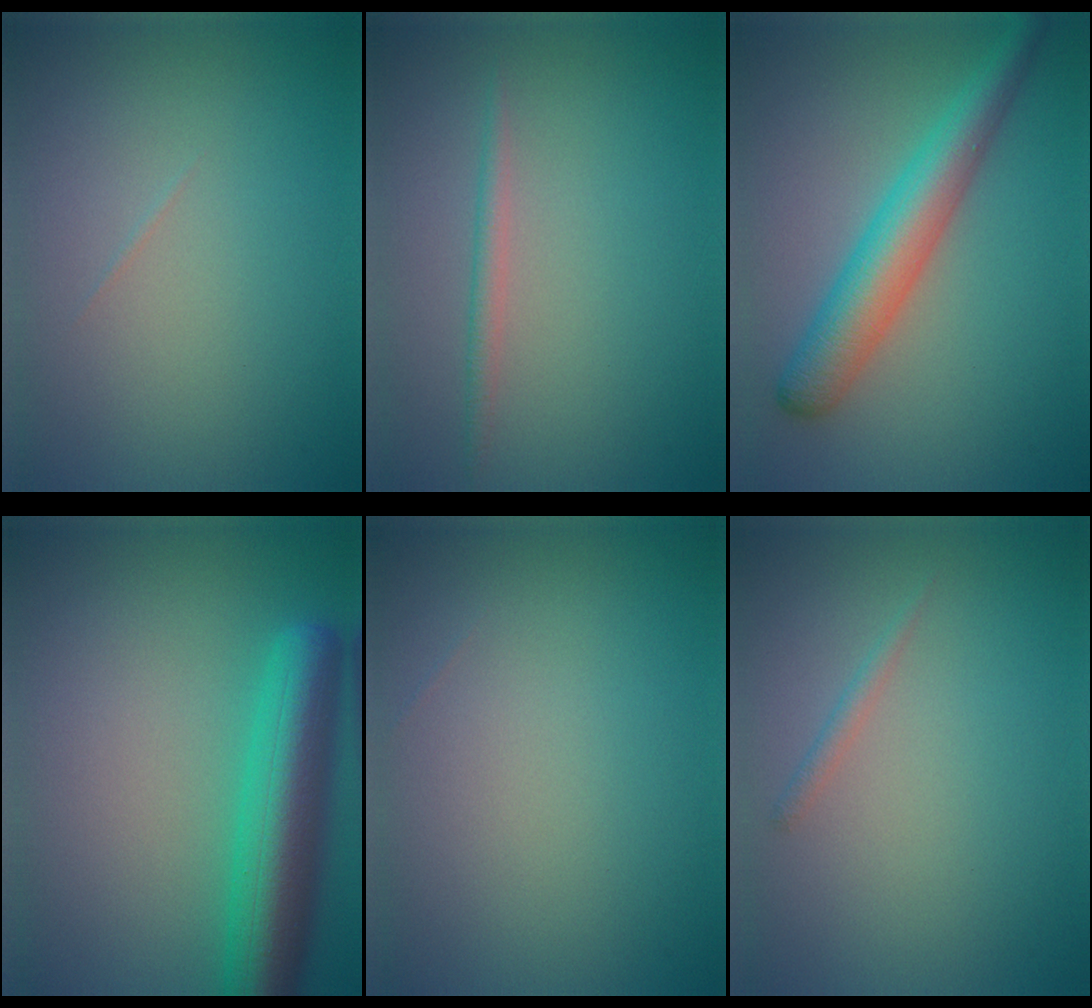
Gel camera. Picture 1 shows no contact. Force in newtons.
{"total": 1.2, "press": 1.2, "slide": 0.1}
{"total": 5.5, "press": 5.5, "slide": 0.3}
{"total": 7.7, "press": 7.7, "slide": 0.3}
{"total": 0.0}
{"total": 0.8, "press": 0.8, "slide": 0.0}